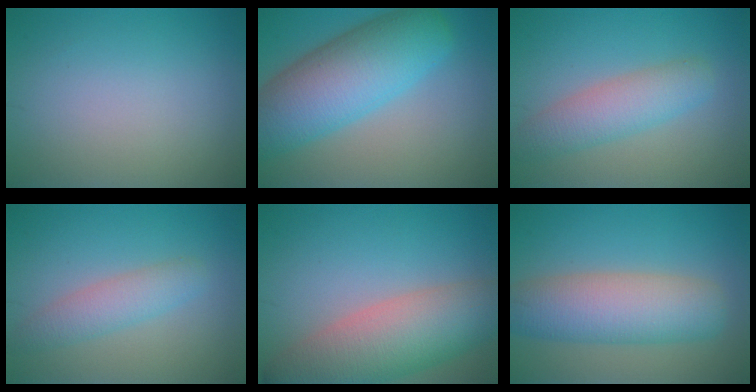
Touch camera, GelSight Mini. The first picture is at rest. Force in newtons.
{"total": 10.1, "press": 10.1, "slide": 0.4}
{"total": 4.1, "press": 4.1, "slide": 0.2}
{"total": 2.9, "press": 2.9, "slide": 0.1}
{"total": 8.8, "press": 8.8, "slide": 0.8}
{"total": 7.3, "press": 7.3, "slide": 0.0}